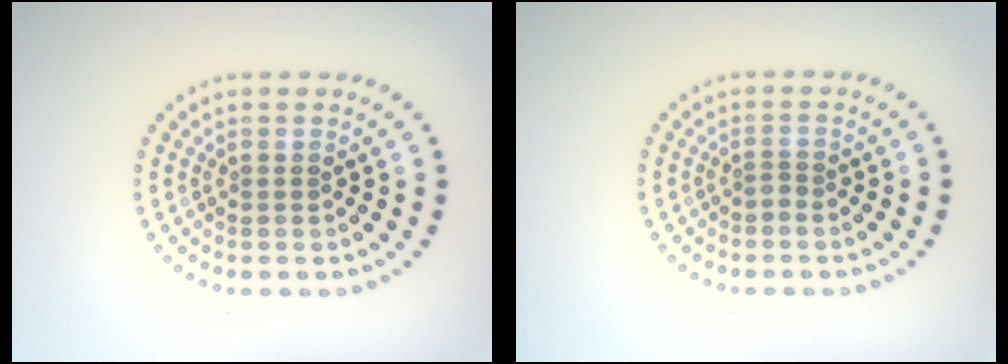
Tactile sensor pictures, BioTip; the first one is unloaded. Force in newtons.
{"total": 0.6, "press": 0.3, "slide": 0.5}